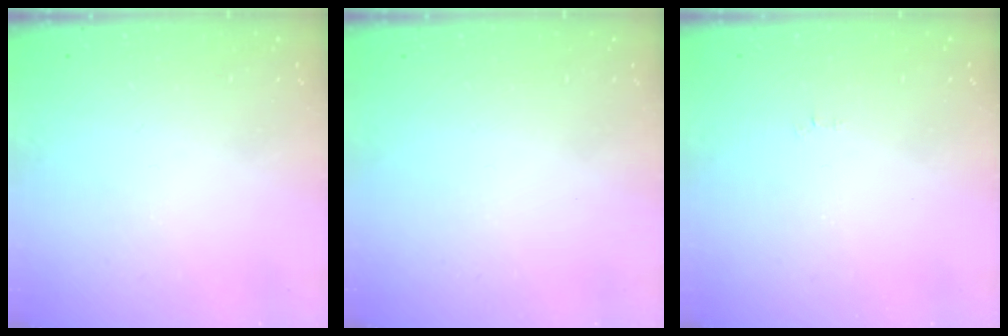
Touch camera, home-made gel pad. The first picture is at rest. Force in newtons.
{"total": 1.7, "press": 1.7, "slide": 0.1}
{"total": 2.5, "press": 2.5, "slide": 0.3}